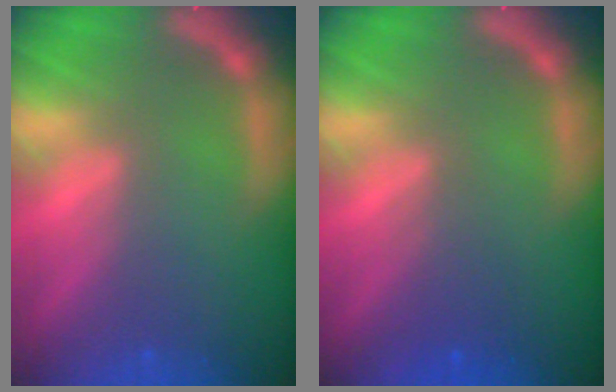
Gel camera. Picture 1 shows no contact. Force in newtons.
{"total": 2.0}